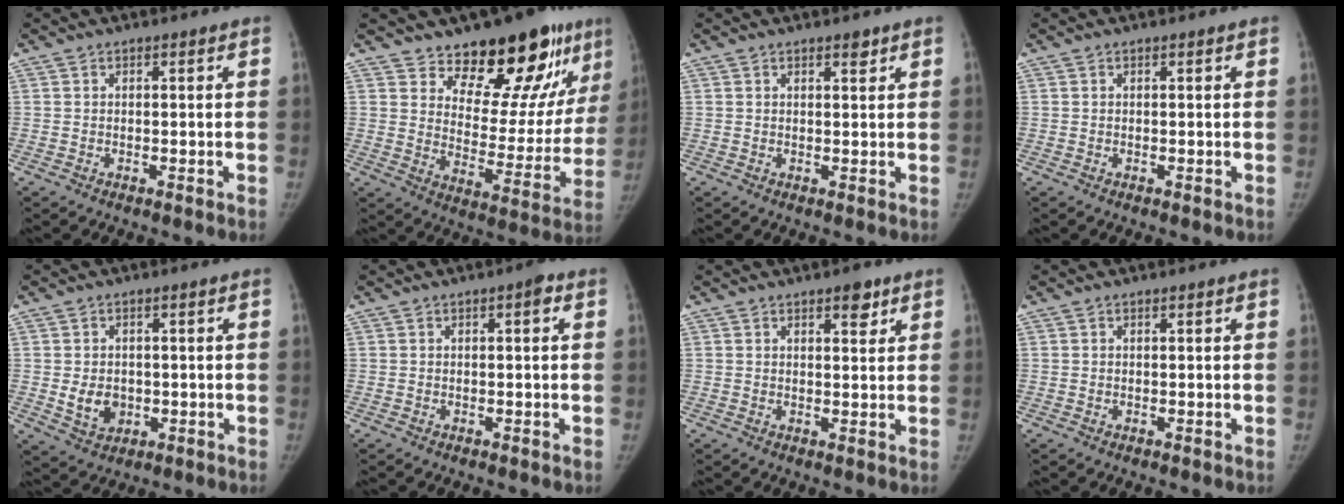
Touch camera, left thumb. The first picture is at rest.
{"total": 19.2, "force": [13.5, 8.4, 10.7], "torque": [-0.088, -0.102, 0.192]}
{"total": 1.2, "force": [0.9, 0.6, 0.6], "torque": [0.002, -0.004, 0.011]}
{"total": 0.0}
{"total": 5.4, "force": [-0.7, 4.4, 3.1], "torque": [-0.033, -0.001, -0.002]}
{"total": 1.5, "force": [0.1, 0.5, 1.4], "torque": [-0.017, 0.008, -0.003]}
{"total": 3.2, "force": [2.0, 1.6, 1.9], "torque": [-0.009, -0.009, 0.026]}
{"total": 0.0}